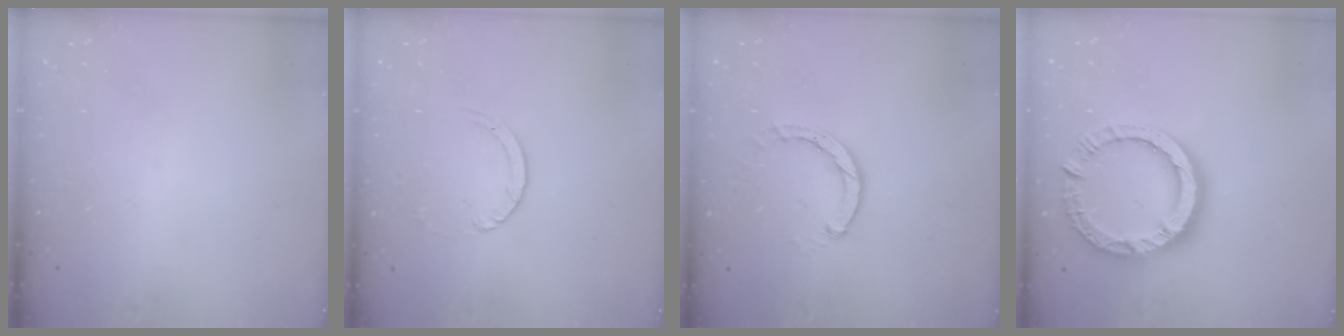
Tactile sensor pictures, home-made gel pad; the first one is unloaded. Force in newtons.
{"total": 2.4, "press": 2.4, "slide": 0.2}
{"total": 3.0, "press": 3.0, "slide": 0.4}
{"total": 14.8, "press": 14.7, "slide": 1.6}